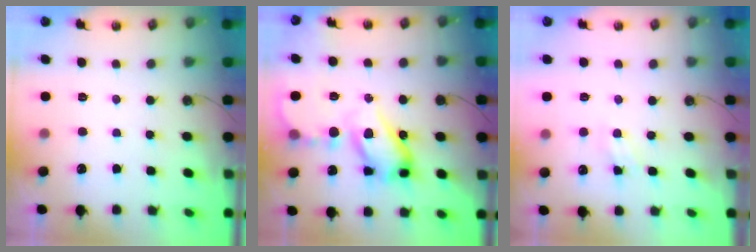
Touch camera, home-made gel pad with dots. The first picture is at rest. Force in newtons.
{"total": 19.8, "press": 19.7, "slide": 2.0}
{"total": 3.1, "press": 3.1, "slide": 0.5}